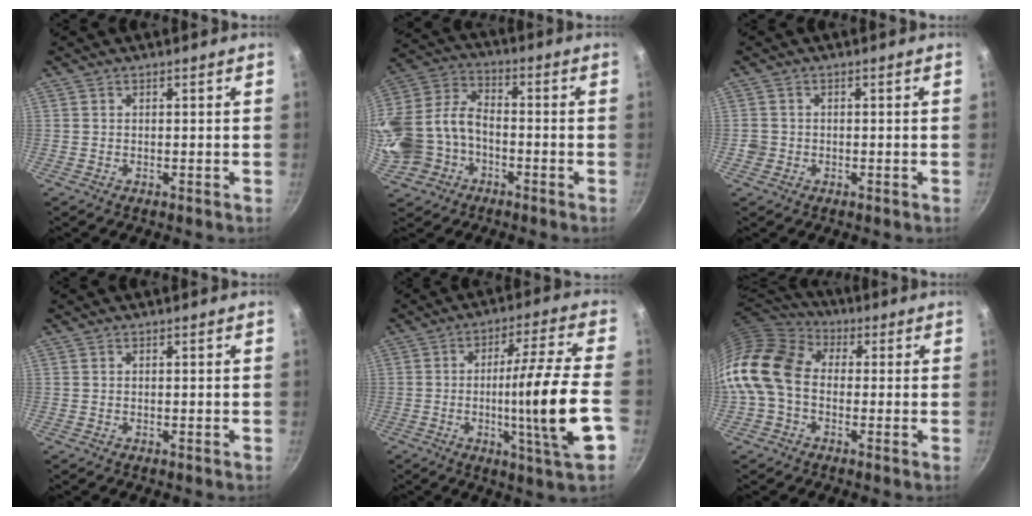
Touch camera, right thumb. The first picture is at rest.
{"total": 20.4, "force": [-6.0, 15.7, 11.4], "torque": [-0.281, 0.064, -0.113]}
{"total": 2.0, "force": [-0.6, 1.8, 0.5], "torque": [-0.003, 0.008, -0.008]}
{"total": 0.0}
{"total": 16.8, "force": [-3.5, 0.7, 16.4], "torque": [-0.242, 0.015, -0.053]}
{"total": 16.7, "force": [-0.6, 12.5, 11.1], "torque": [-0.214, 0.036, -0.032]}